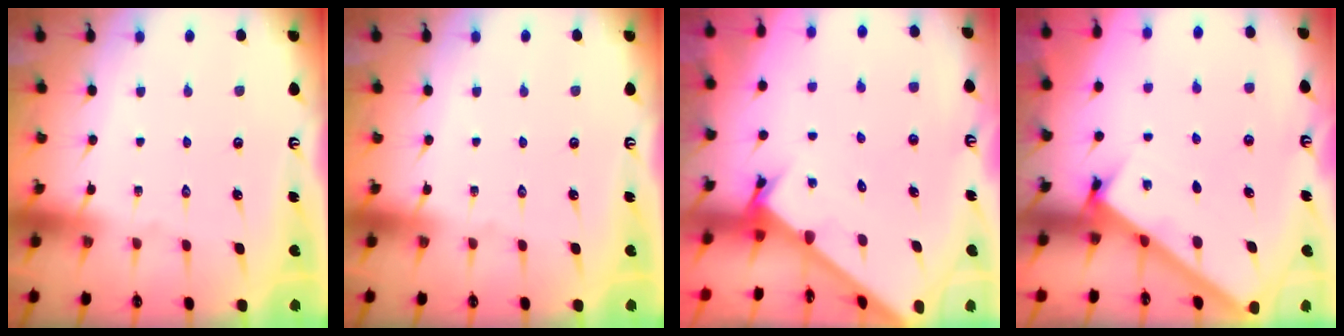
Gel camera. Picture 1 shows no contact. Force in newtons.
{"total": 0.0}
{"total": 2.5, "press": 2.5, "slide": 0.1}
{"total": 3.2, "press": 3.2, "slide": 0.2}